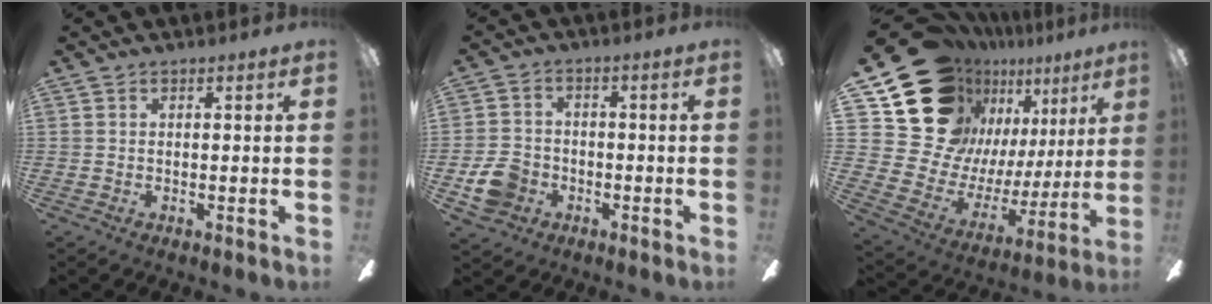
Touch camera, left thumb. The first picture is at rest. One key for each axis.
{"total": 8.0, "fx": -2.9, "fy": 6.6, "fz": 3.6, "tx": -0.084, "ty": 0.022, "tz": -0.054}
{"total": 23.6, "fx": 14.6, "fy": 15.8, "fz": 9.6, "tx": -0.184, "ty": -0.103, "tz": 0.302}